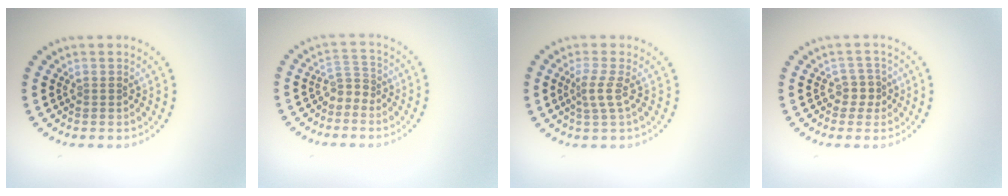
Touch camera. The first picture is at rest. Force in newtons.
{"total": 1.8, "press": 1.2, "slide": 1.3}
{"total": 1.9, "press": 1.3, "slide": 1.4}
{"total": 1.7, "press": 1.3, "slide": 1.0}